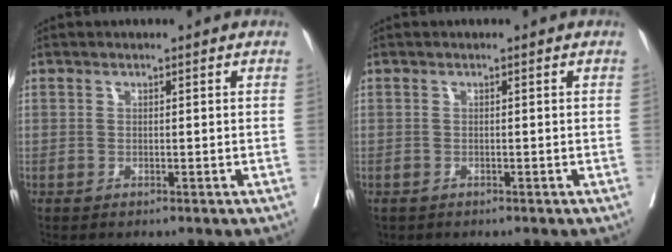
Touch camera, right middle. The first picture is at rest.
{"total": 1.0, "force": [-0.8, 0.5, 0.2], "torque": [-0.012, -0.001, -0.013]}